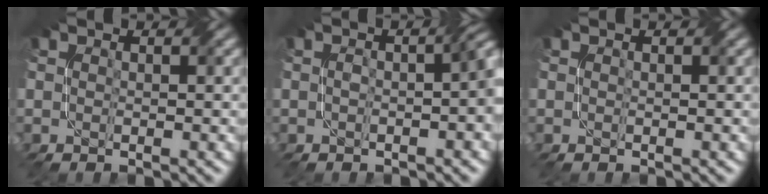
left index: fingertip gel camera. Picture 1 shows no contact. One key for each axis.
{"total": 4.0, "fx": -0.7, "fy": 1.4, "fz": 3.7, "tx": -0.053, "ty": 0.008, "tz": -0.009}
{"total": 0.0}